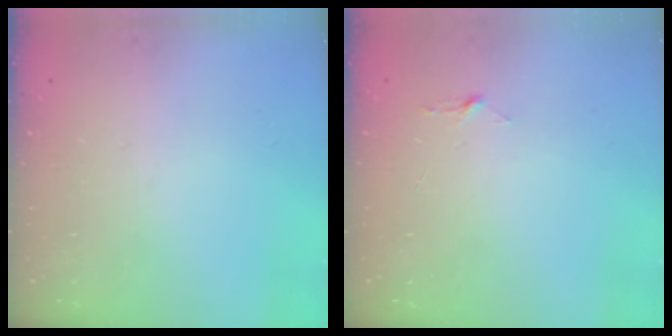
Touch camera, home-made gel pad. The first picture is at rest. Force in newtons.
{"total": 2.9, "press": 2.9, "slide": 0.3}